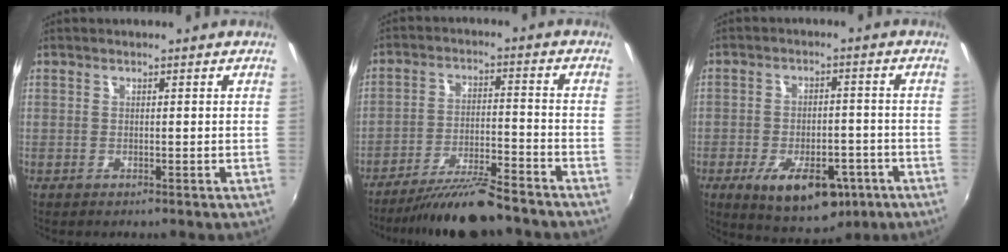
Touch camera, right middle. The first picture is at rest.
{"total": 11.3, "force": [-10.1, 1.1, 5.0], "torque": [-0.107, -0.011, -0.170]}
{"total": 13.4, "force": [-6.8, 6.9, 9.3], "torque": [-0.172, -0.016, -0.091]}